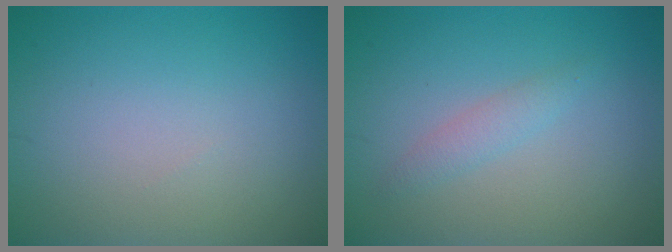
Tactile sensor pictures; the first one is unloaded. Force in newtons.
{"total": 1.3, "press": 1.3, "slide": 0.0}